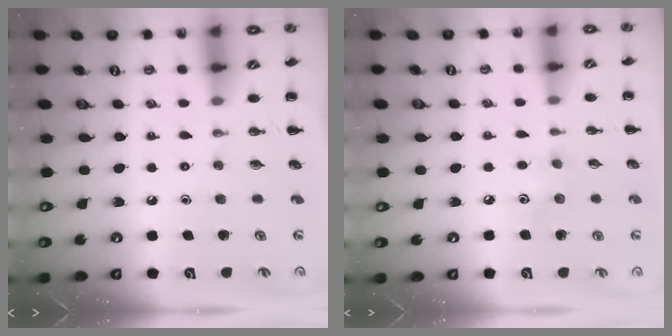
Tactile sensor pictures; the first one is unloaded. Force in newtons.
{"total": 4.0, "press": 3.9, "slide": 1.0}